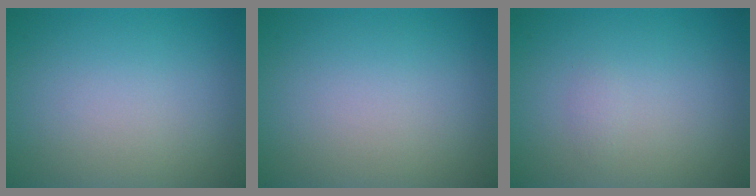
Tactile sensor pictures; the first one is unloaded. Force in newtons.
{"total": 0.0}
{"total": 0.5, "press": 0.5, "slide": 0.1}